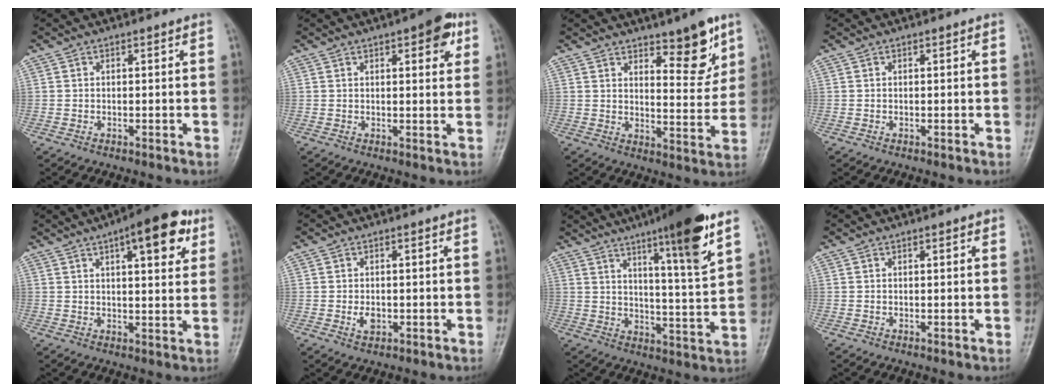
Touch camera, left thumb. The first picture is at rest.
{"total": 6.1, "force": [2.9, 2.3, 4.8], "torque": [-0.042, -0.006, 0.029]}
{"total": 9.6, "force": [6.1, 3.3, 6.6], "torque": [-0.067, -0.047, 0.092]}
{"total": 0.0}
{"total": 11.8, "force": [5.7, 4.1, 9.5], "torque": [-0.104, -0.012, 0.071]}
{"total": 2.5, "force": [-0.5, 1.7, 1.8], "torque": [-0.028, -0.002, -0.007]}
{"total": 15.7, "force": [9.2, 1.7, 12.6], "torque": [-0.182, -0.052, 0.141]}
{"total": 0.9, "force": [0.5, 0.3, 0.7], "torque": [-0.010, 0.000, 0.005]}